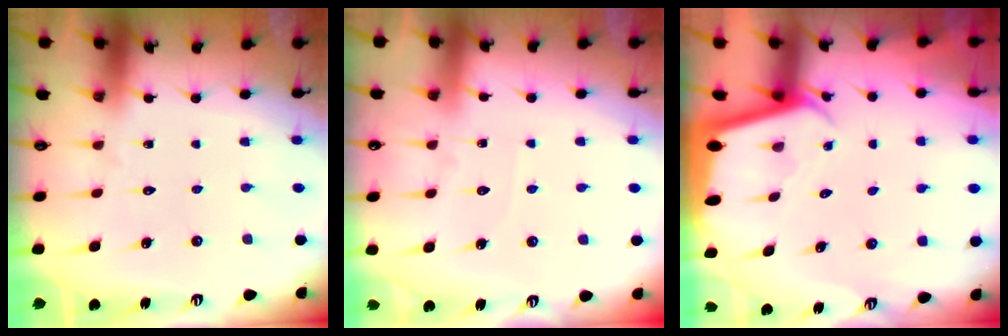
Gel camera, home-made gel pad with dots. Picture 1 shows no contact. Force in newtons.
{"total": 4.0, "press": 3.9, "slide": 0.5}
{"total": 2.0, "press": 2.0, "slide": 0.1}